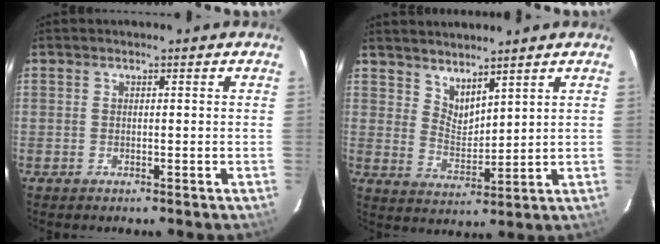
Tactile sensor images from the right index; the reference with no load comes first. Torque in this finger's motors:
{"motor_torque": [-0.08, 0.08, 0.08, 0.00]}